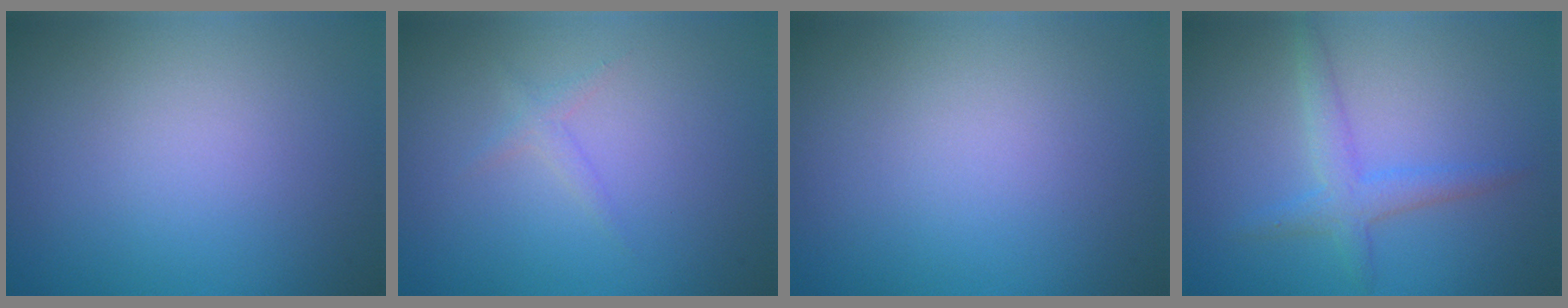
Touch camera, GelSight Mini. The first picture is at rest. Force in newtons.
{"total": 0.9, "press": 0.9, "slide": 0.0}
{"total": 0.0}
{"total": 2.4, "press": 2.4, "slide": 0.2}